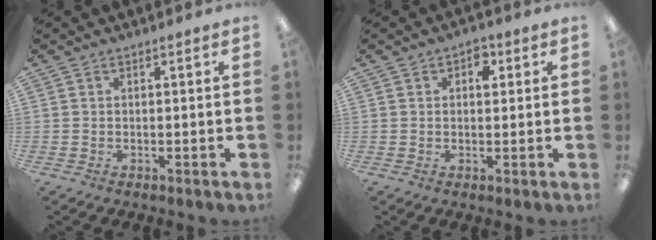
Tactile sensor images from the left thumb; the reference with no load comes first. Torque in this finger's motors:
{"motor_torque": [-0.09, 0.03, -0.36, 0.30, 0.00]}